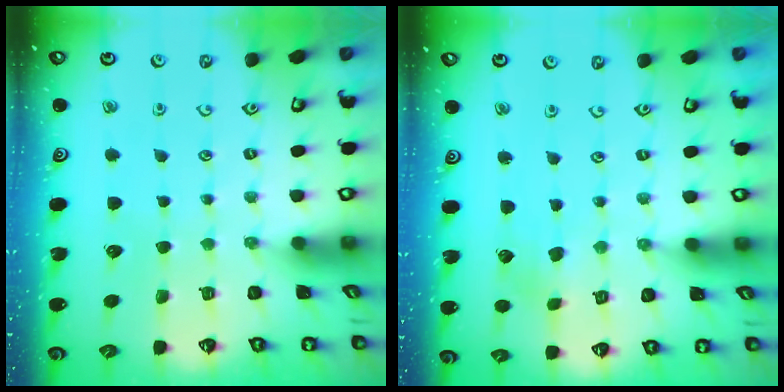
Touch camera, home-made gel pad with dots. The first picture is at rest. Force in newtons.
{"total": 1.9, "press": 1.9, "slide": 0.3}